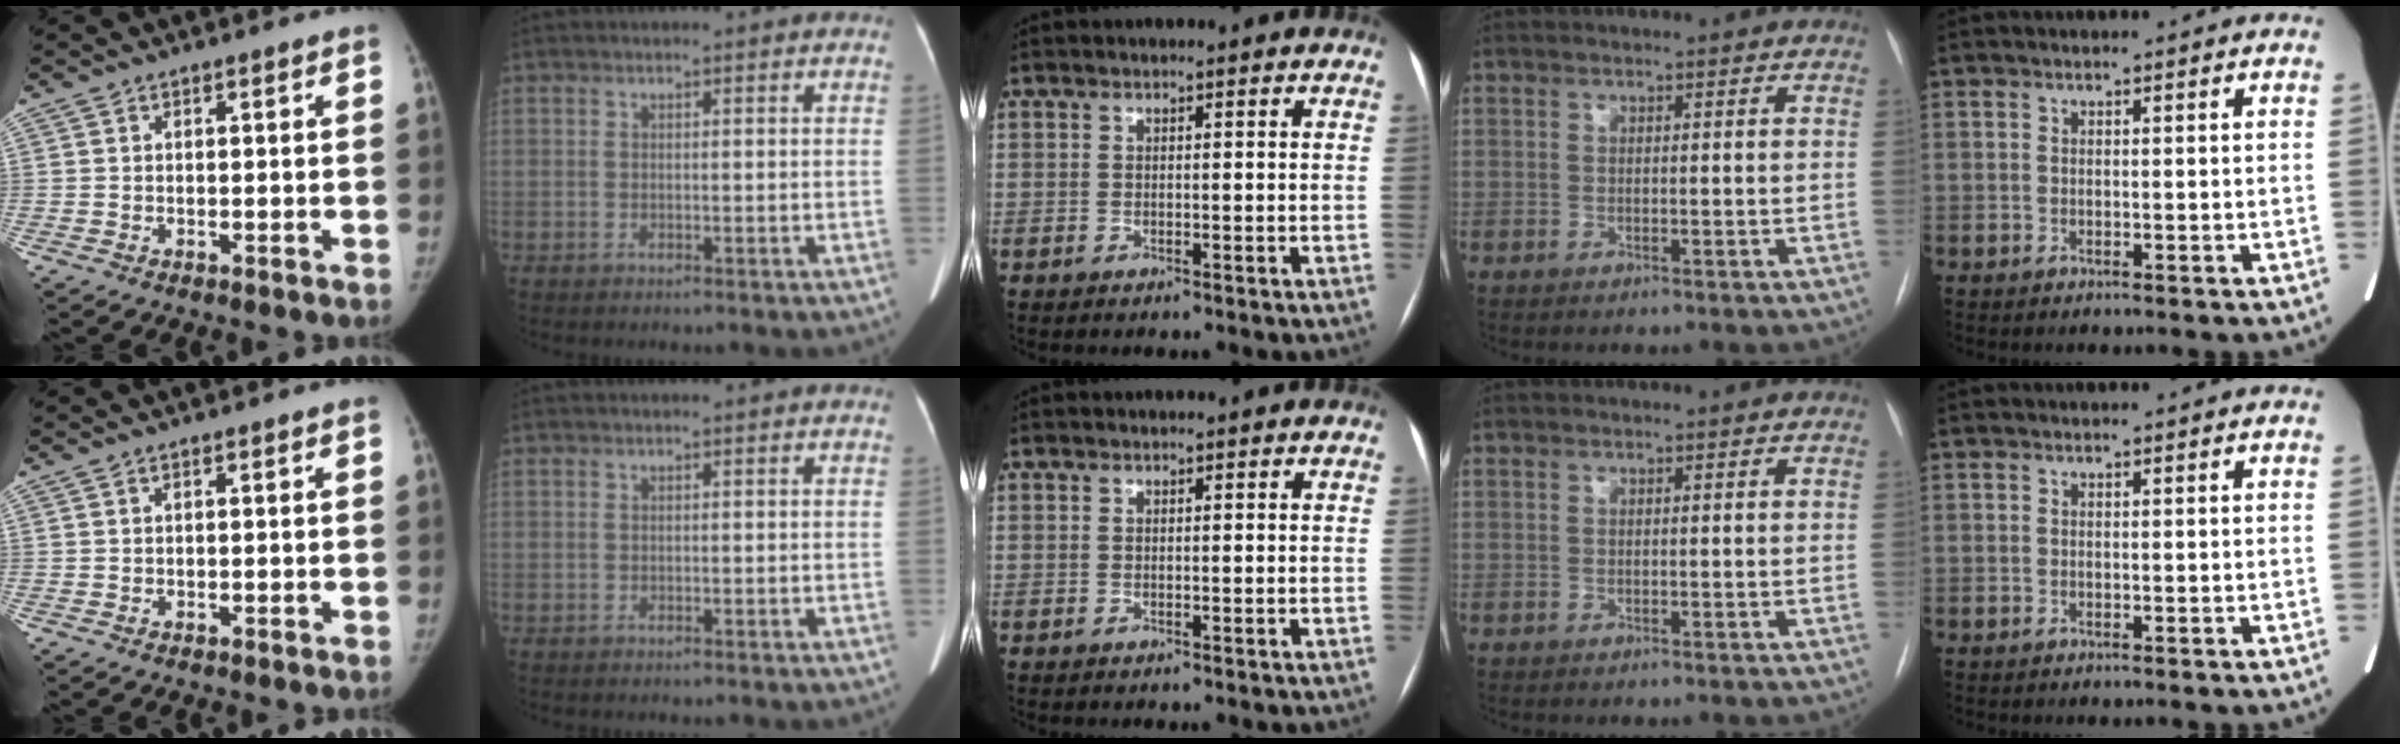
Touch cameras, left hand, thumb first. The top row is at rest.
{}